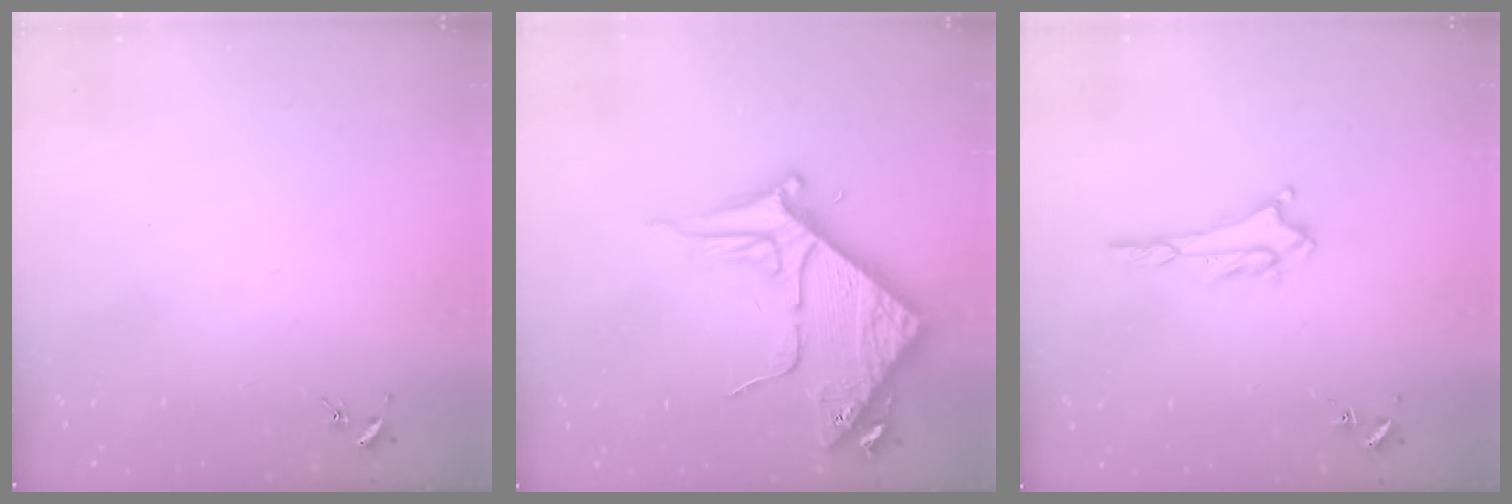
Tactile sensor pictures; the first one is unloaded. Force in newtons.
{"total": 9.4, "press": 9.3, "slide": 1.1}
{"total": 2.4, "press": 2.4, "slide": 0.4}